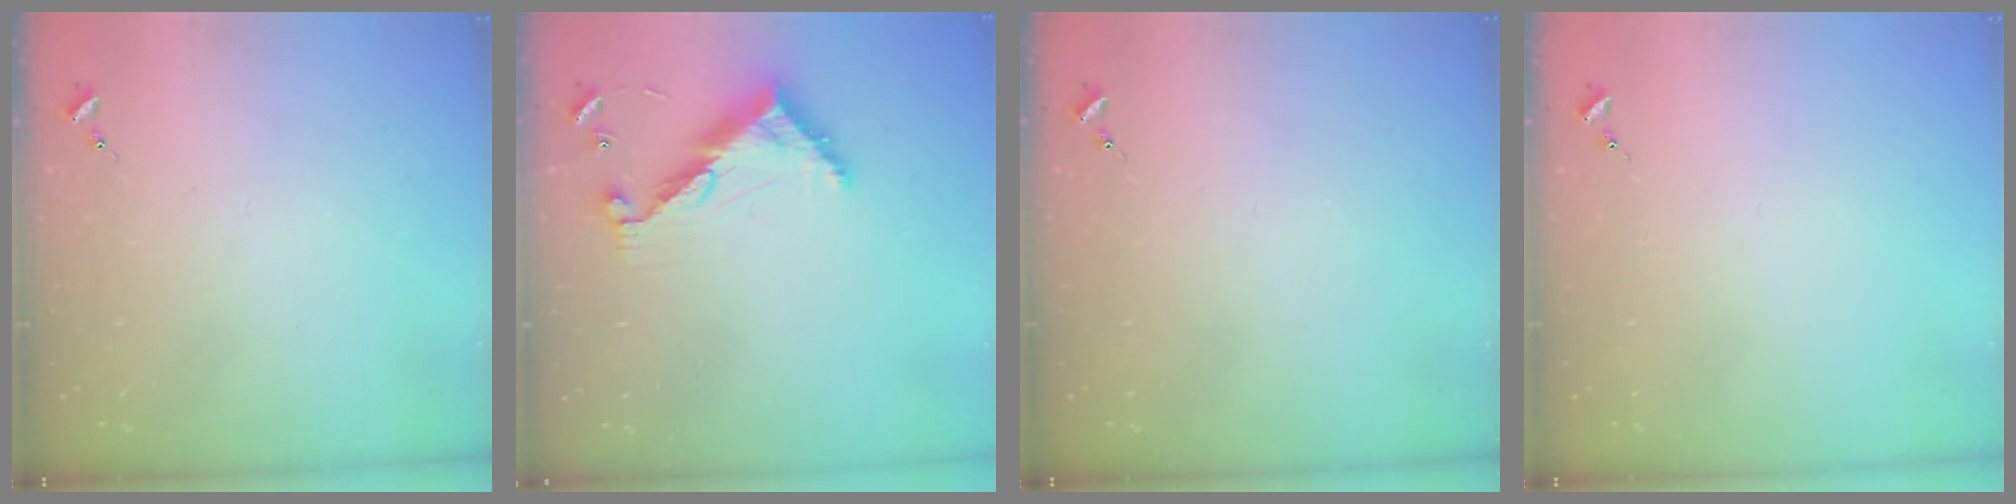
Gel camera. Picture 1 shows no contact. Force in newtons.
{"total": 9.3, "press": 9.3, "slide": 0.3}
{"total": 0.0}
{"total": 0.0}